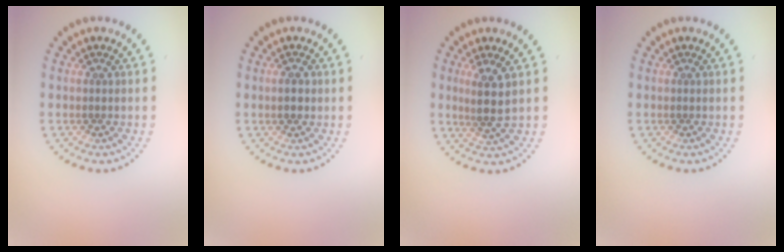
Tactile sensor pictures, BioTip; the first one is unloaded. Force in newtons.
{"total": 2.1, "press": 2.1, "slide": 0.2}
{"total": 2.5, "press": 2.0, "slide": 1.5}
{"total": 0.0}